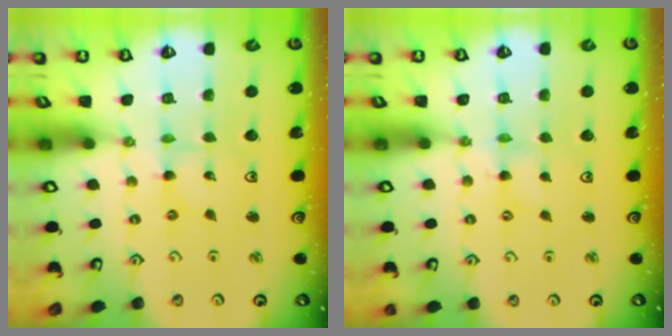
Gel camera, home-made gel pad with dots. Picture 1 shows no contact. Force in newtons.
{"total": 1.4, "press": 1.4, "slide": 0.2}